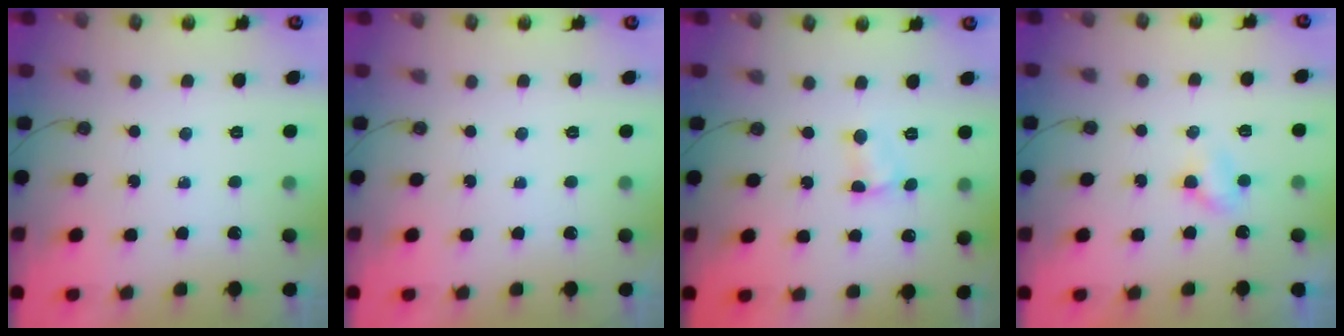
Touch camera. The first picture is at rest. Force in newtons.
{"total": 0.0}
{"total": 3.7, "press": 3.7, "slide": 0.5}
{"total": 2.7, "press": 2.6, "slide": 0.4}